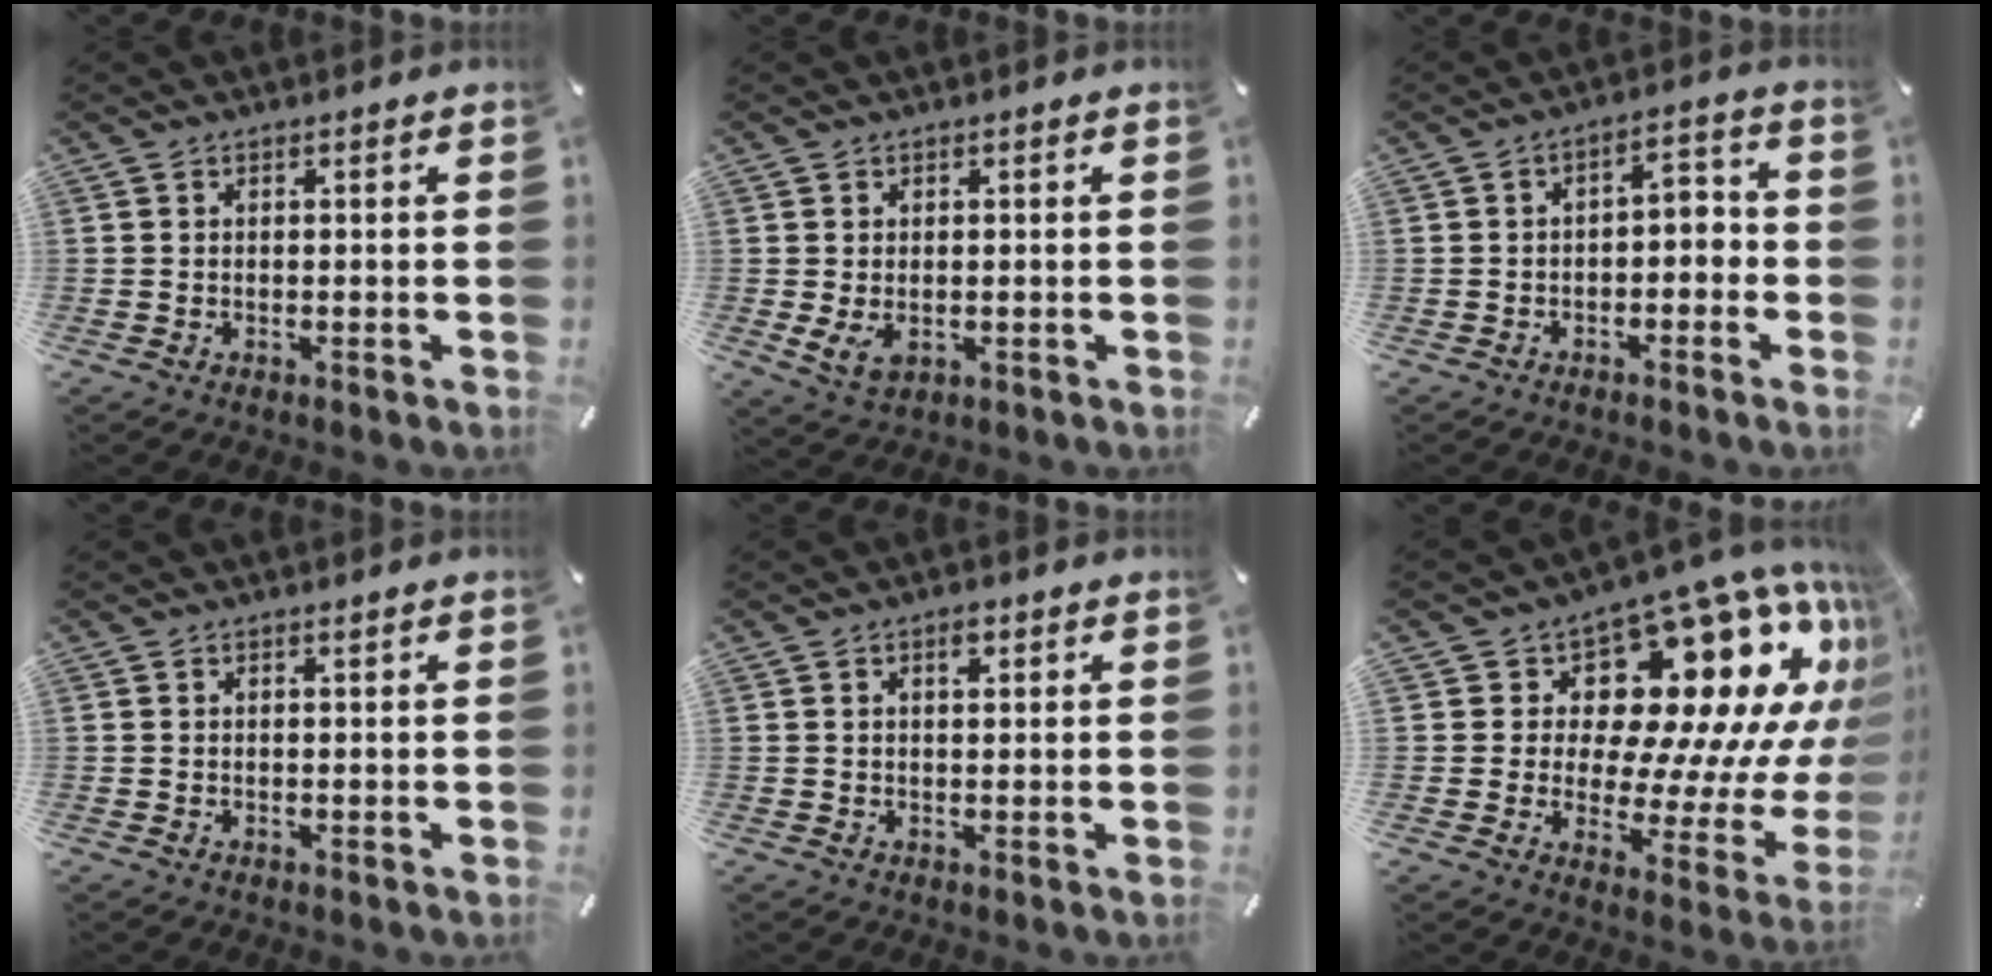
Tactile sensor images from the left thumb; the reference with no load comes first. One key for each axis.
{"total": 3.2, "fx": -0.3, "fy": 2.4, "fz": 2.1, "tx": -0.043, "ty": -0.003, "tz": -0.006}
{"total": 3.9, "fx": -2.3, "fy": 2.5, "fz": 1.8, "tx": -0.025, "ty": 0.013, "tz": -0.052}
{"total": 0.0}
{"total": 2.3, "fx": 1.2, "fy": 1.1, "fz": 1.6, "tx": -0.020, "ty": -0.002, "tz": 0.017}
{"total": 21.5, "fx": 9.8, "fy": 12.2, "fz": 14.7, "tx": -0.188, "ty": -0.097, "tz": 0.176}